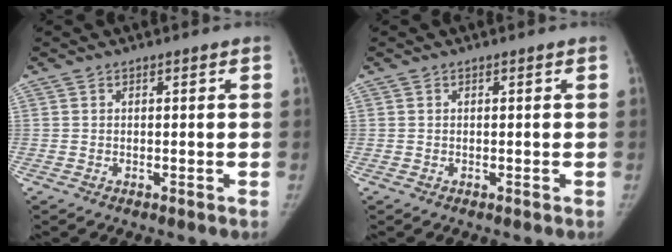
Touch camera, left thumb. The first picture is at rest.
{"total": 0.0}